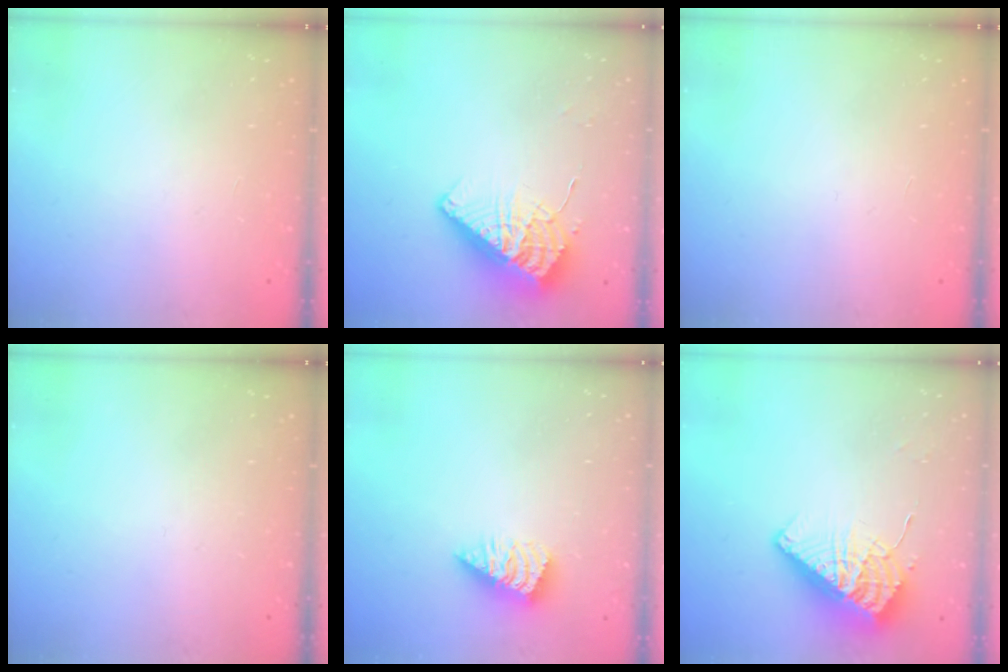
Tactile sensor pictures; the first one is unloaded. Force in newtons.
{"total": 11.1, "press": 11.1, "slide": 0.8}
{"total": 0.0}
{"total": 0.0}
{"total": 2.6, "press": 2.5, "slide": 0.3}
{"total": 11.1, "press": 11.1, "slide": 0.8}